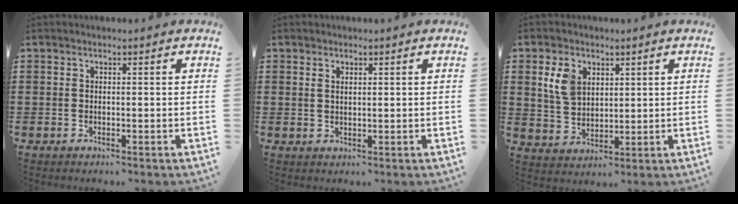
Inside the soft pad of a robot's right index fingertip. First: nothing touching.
{"total": 1.0, "force": [0.6, 0.5, 0.6], "torque": [-0.013, 0.004, 0.011]}
{"total": 6.0, "force": [2.5, 4.2, 3.6], "torque": [-0.092, 0.012, 0.044]}